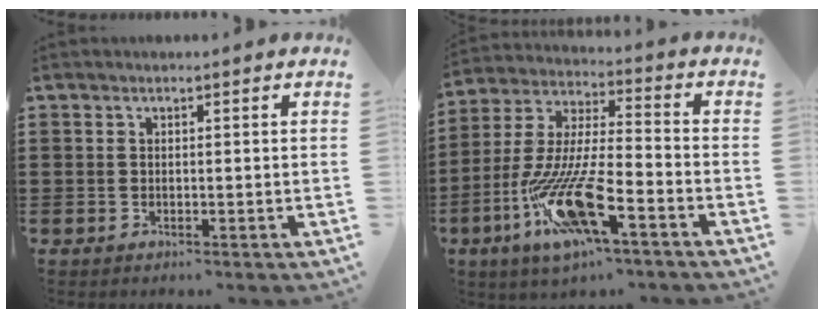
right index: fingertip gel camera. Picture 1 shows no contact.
{"total": 15.1, "force": [-8.8, 3.0, 11.9], "torque": [-0.246, -0.001, -0.163]}